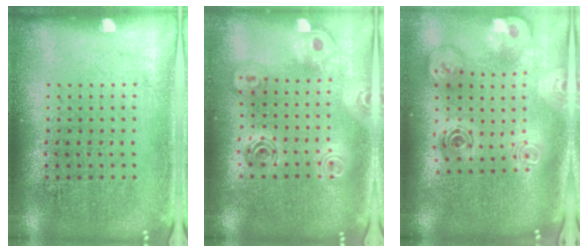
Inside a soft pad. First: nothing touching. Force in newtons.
{"total": 2.0, "press": 1.7, "slide": 1.1}
{"total": 2.8, "press": 2.0, "slide": 2.0}